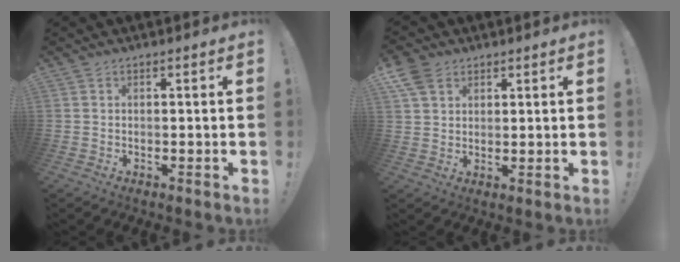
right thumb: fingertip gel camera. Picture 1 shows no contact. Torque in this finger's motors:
{"motor_torque": [-0.65, 1.03, -0.11, 0.13, 0.20]}